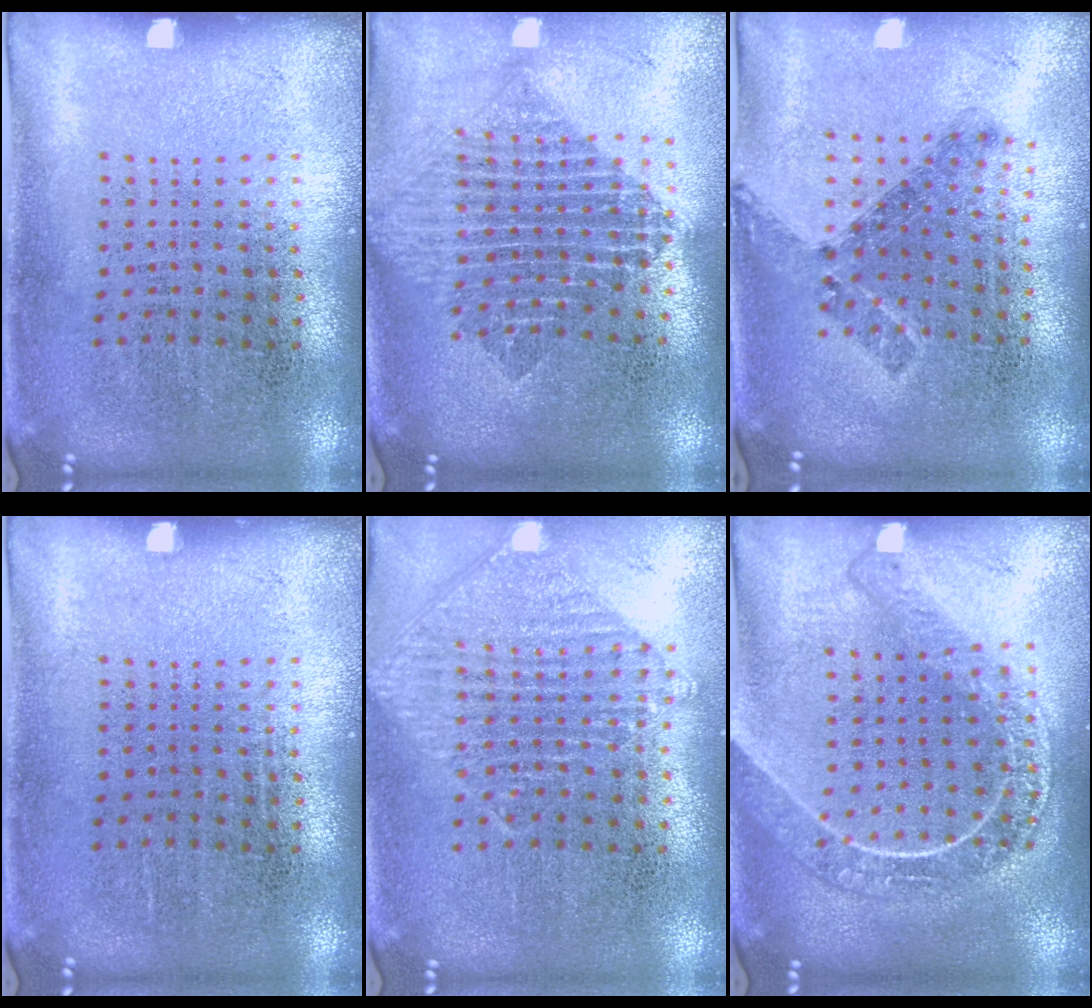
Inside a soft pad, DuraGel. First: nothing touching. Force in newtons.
{"total": 2.0, "press": 1.7, "slide": 1.2}
{"total": 0.8, "press": 0.7, "slide": 0.4}
{"total": 0.0}
{"total": 0.9, "press": 0.9, "slide": 0.0}
{"total": 2.0, "press": 1.7, "slide": 1.0}